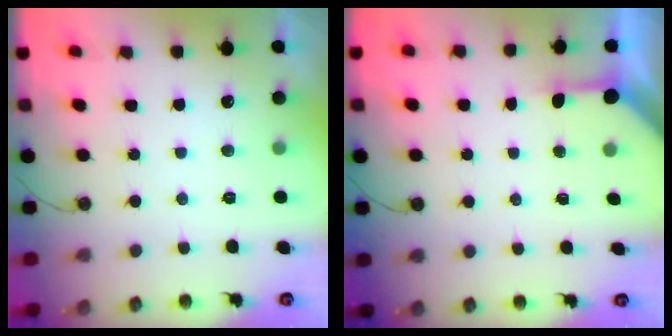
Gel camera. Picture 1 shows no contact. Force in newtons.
{"total": 2.7, "press": 2.6, "slide": 0.3}